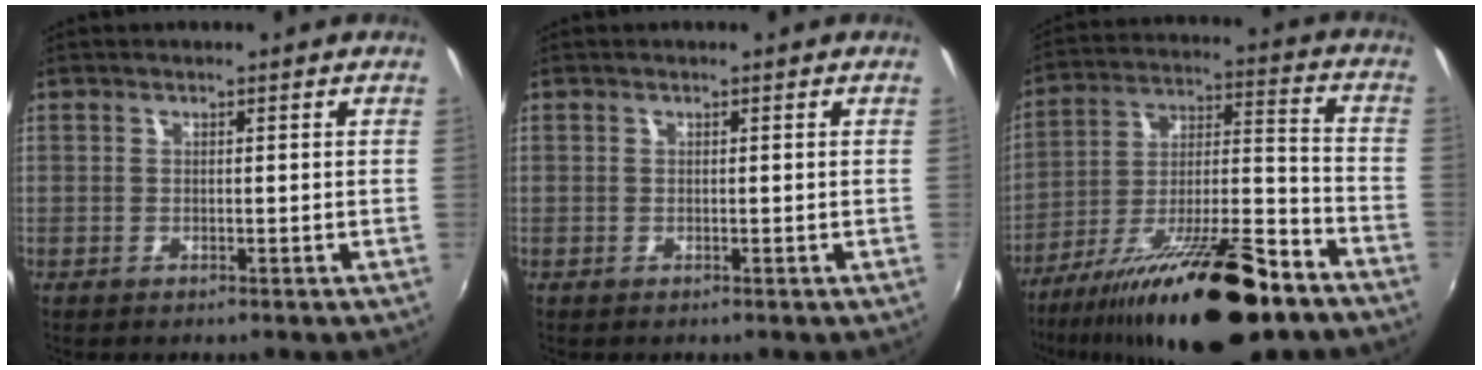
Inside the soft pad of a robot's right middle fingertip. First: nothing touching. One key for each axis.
{"total": 0.0}
{"total": 24.9, "fx": -17.0, "fy": 6.3, "fz": 17.1, "tx": -0.291, "ty": -0.031, "tz": -0.267}